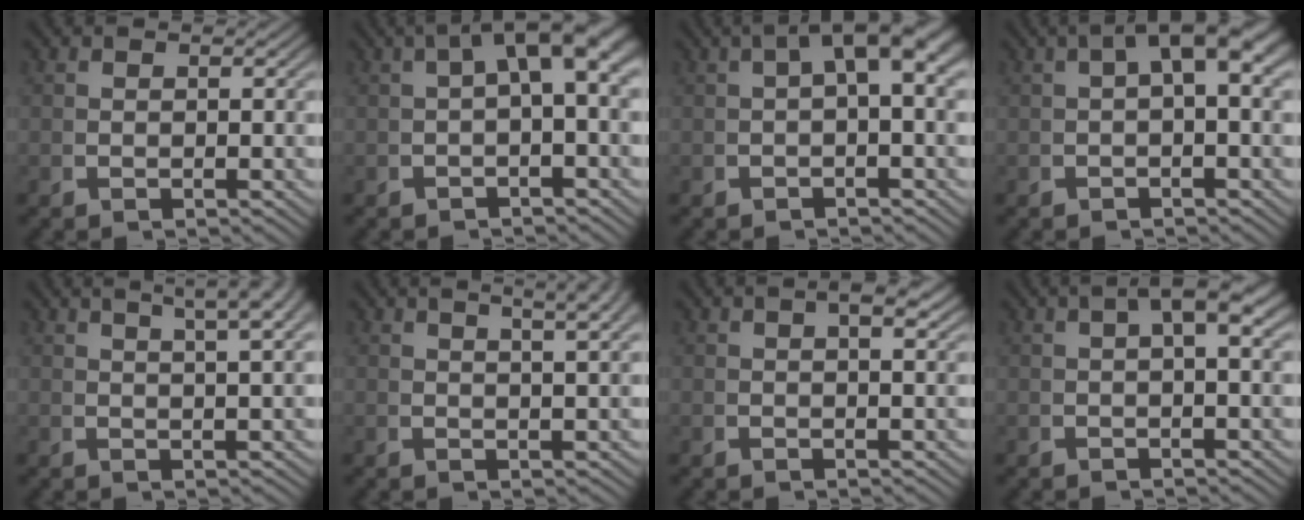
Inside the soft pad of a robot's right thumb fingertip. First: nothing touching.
{"total": 6.6, "force": [1.5, 2.9, 5.8], "torque": [-0.079, 0.018, 0.017]}
{"total": 5.8, "force": [1.4, 2.4, 5.0], "torque": [-0.066, 0.018, 0.016]}
{"total": 5.1, "force": [1.4, 2.1, 4.5], "torque": [-0.057, 0.018, 0.015]}
{"total": 6.3, "force": [3.7, 2.0, 4.7], "torque": [-0.041, 0.027, 0.049]}
{"total": 5.3, "force": [3.0, 1.7, 3.9], "torque": [-0.036, 0.018, 0.042]}
{"total": 2.6, "force": [1.3, 0.7, 2.1], "torque": [-0.020, 0.010, 0.019]}
{"total": 4.0, "force": [1.6, 1.0, 3.5], "torque": [-0.042, 0.024, 0.017]}